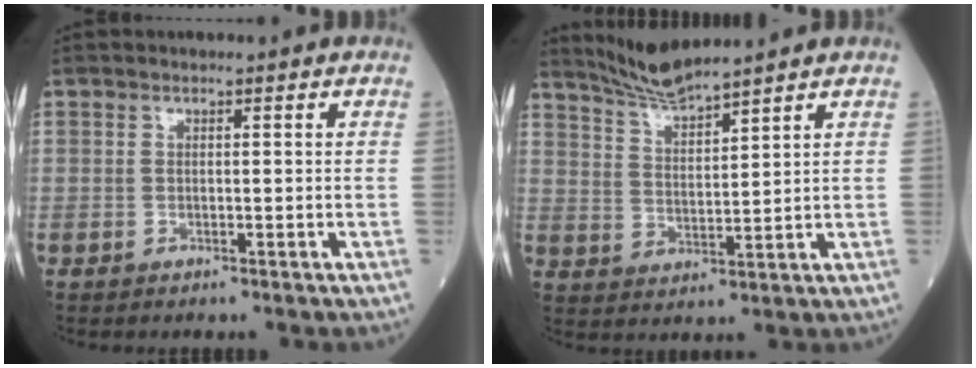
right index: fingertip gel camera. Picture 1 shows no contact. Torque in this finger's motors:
{"motor_torque": [-0.08, 0.55, -0.04, 0.02]}